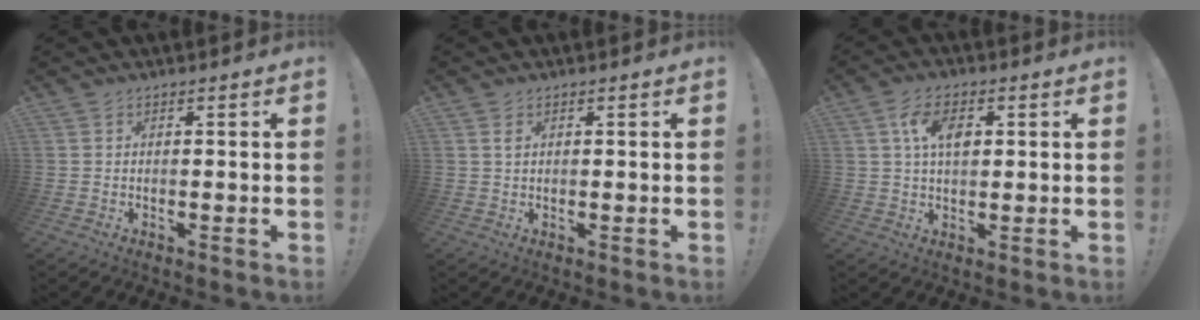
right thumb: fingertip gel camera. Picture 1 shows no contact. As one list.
[{"total": 1.2, "force": [0.7, 0.6, 0.8], "torque": [-0.009, -0.002, 0.010]}, {"total": 8.3, "force": [2.2, 4.9, 6.4], "torque": [-0.105, 0.009, 0.040]}]